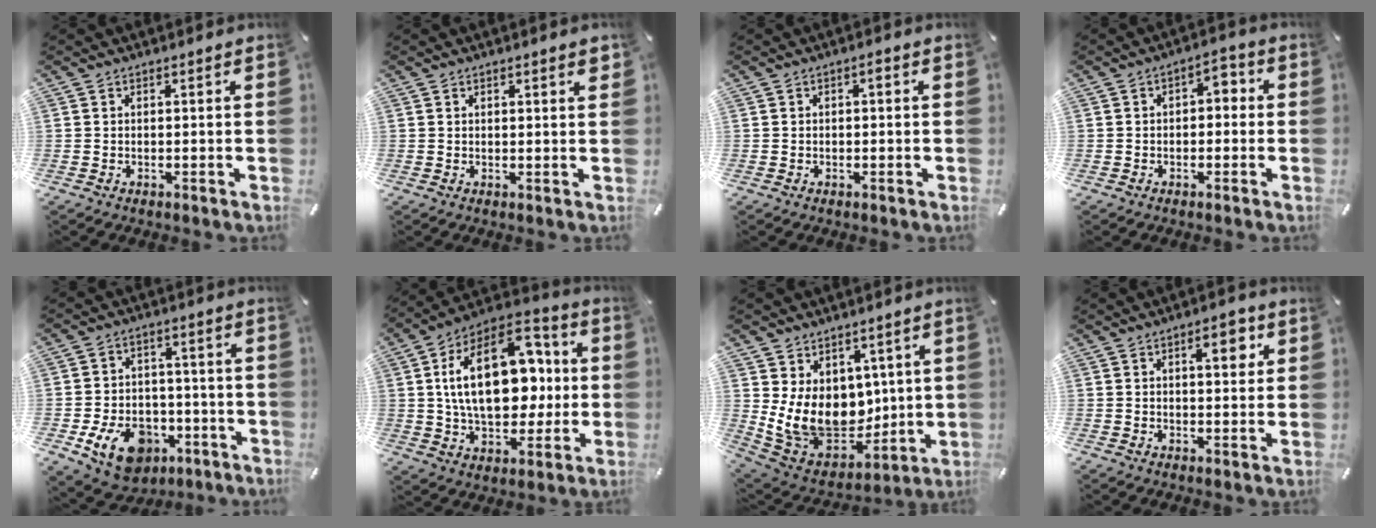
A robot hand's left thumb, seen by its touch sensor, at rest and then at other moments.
{"total": 1.2, "force": [0.8, 0.3, 0.9], "torque": [-0.018, 0.000, 0.014]}
{"total": 1.4, "force": [-0.1, 0.7, 1.2], "torque": [-0.024, 0.005, -0.004]}
{"total": 3.4, "force": [-1.3, 2.2, 2.2], "torque": [-0.034, 0.016, -0.031]}
{"total": 12.4, "force": [-5.1, 9.0, 6.9], "torque": [-0.123, 0.033, -0.084]}
{"total": 24.6, "force": [3.3, 15.5, 18.8], "torque": [-0.337, 0.001, 0.058]}
{"total": 14.4, "force": [2.1, 11.7, 8.1], "torque": [-0.170, -0.043, 0.056]}
{"total": 6.1, "force": [2.3, 2.6, 5.0], "torque": [-0.064, -0.007, 0.029]}